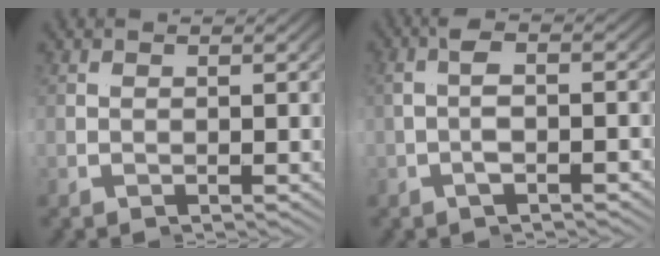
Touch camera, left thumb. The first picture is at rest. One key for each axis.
{"total": 2.2, "fx": -1.0, "fy": 0.3, "fz": 2.0, "tx": -0.039, "ty": 0.006, "tz": -0.028}